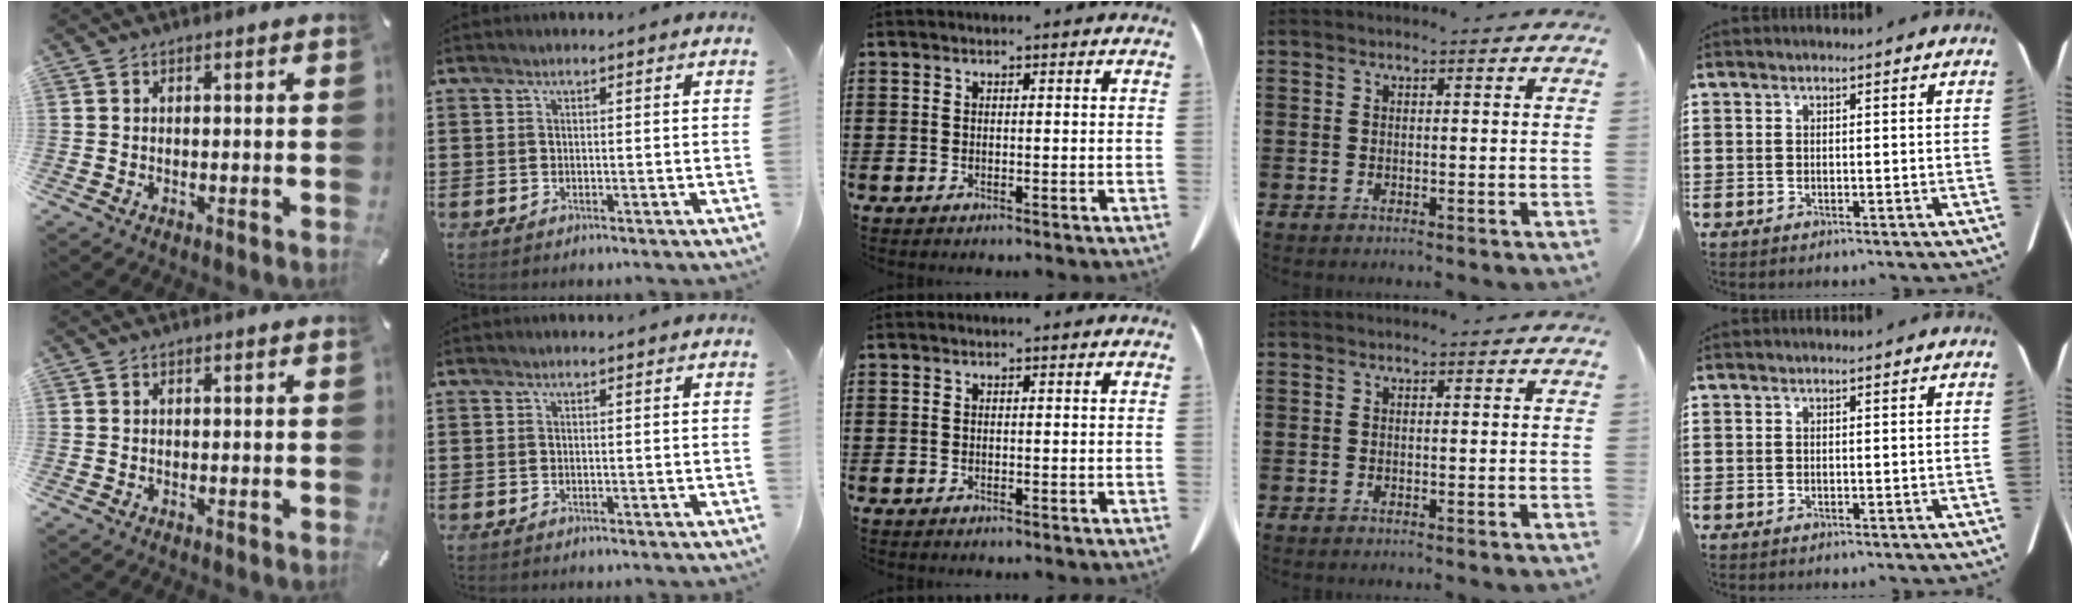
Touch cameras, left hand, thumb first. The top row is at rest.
{}